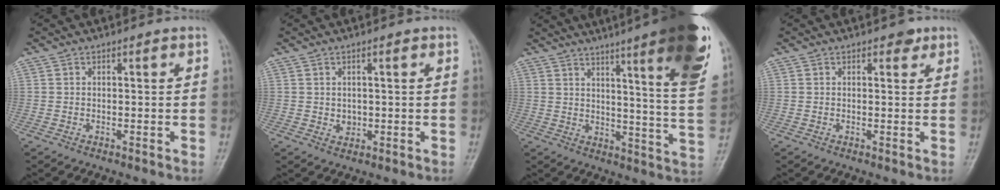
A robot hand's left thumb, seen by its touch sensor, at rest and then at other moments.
{"total": 1.9, "force": [0.2, 1.6, 1.0], "torque": [-0.006, -0.002, 0.008]}
{"total": 25.4, "force": [14.8, 2.9, 20.4], "torque": [-0.242, -0.059, 0.190]}
{"total": 1.9, "force": [1.2, 1.1, 1.0], "torque": [-0.001, -0.003, 0.011]}